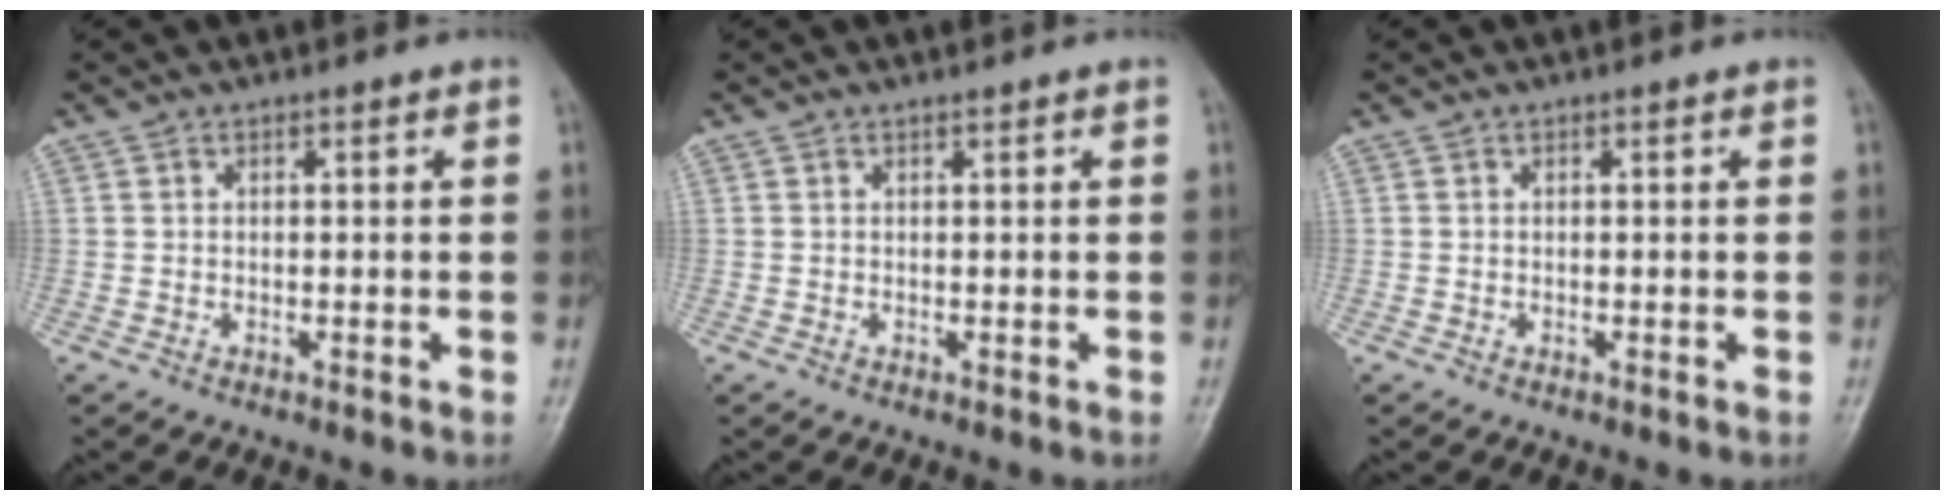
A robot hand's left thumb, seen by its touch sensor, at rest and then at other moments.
{"total": 0.0}
{"total": 0.0}